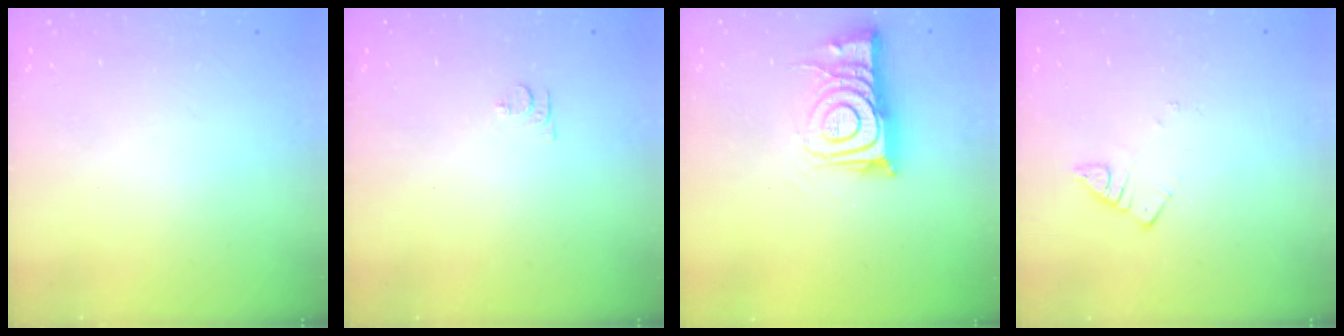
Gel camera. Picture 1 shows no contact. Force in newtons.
{"total": 6.6, "press": 6.6, "slide": 0.7}
{"total": 11.4, "press": 11.3, "slide": 0.9}
{"total": 2.5, "press": 2.5, "slide": 0.3}